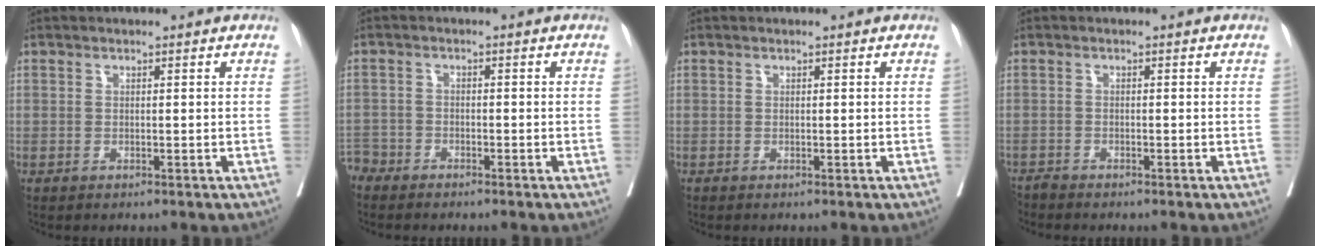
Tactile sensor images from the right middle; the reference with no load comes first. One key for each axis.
{"total": 3.1, "fx": -2.8, "fy": 1.2, "fz": -0.4, "tx": 0.003, "ty": 0.000, "tz": -0.060}
{"total": 0.0}
{"total": 1.2, "fx": -1.2, "fy": -0.1, "fz": -0.1, "tx": -0.001, "ty": -0.005, "tz": -0.025}